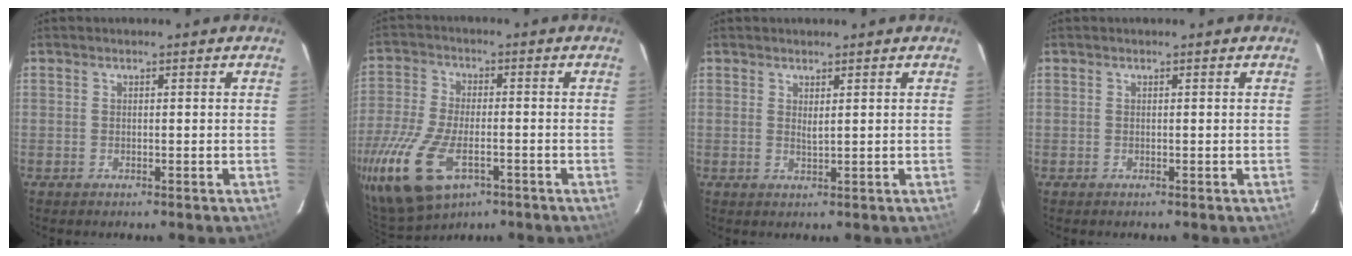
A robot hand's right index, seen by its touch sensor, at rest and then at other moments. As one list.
[{"total": 18.8, "force": [-9.3, 9.4, 13.3], "torque": [-0.313, -0.045, -0.168]}, {"total": 1.4, "force": [0.7, 0.2, 1.2], "torque": [-0.019, -0.001, 0.011]}, {"total": 0.0}]